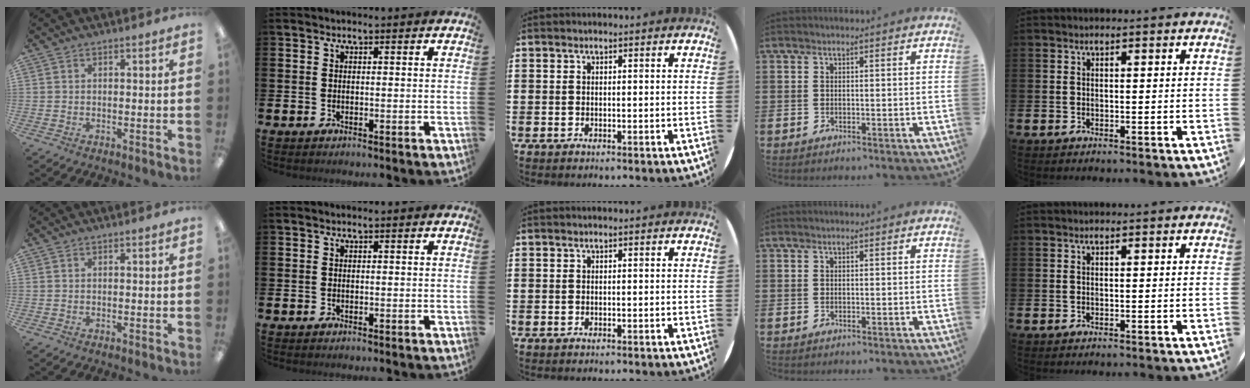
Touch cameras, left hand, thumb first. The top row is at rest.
{}